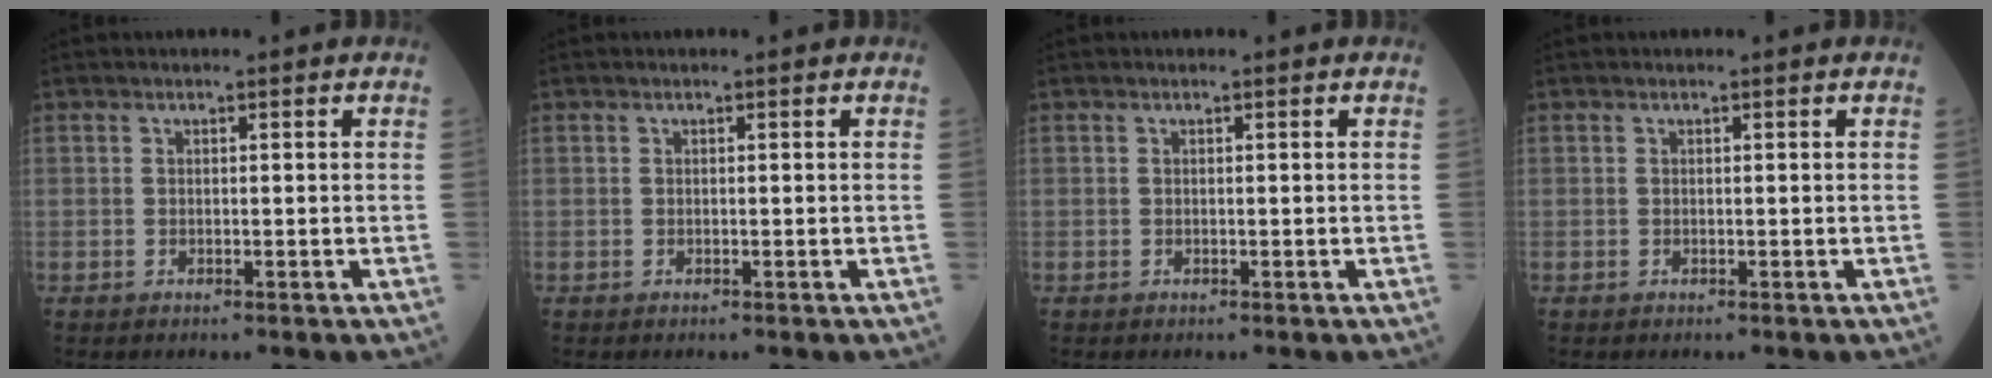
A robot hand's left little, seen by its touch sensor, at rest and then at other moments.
{"total": 0.0}
{"total": 0.0}
{"total": 0.0}